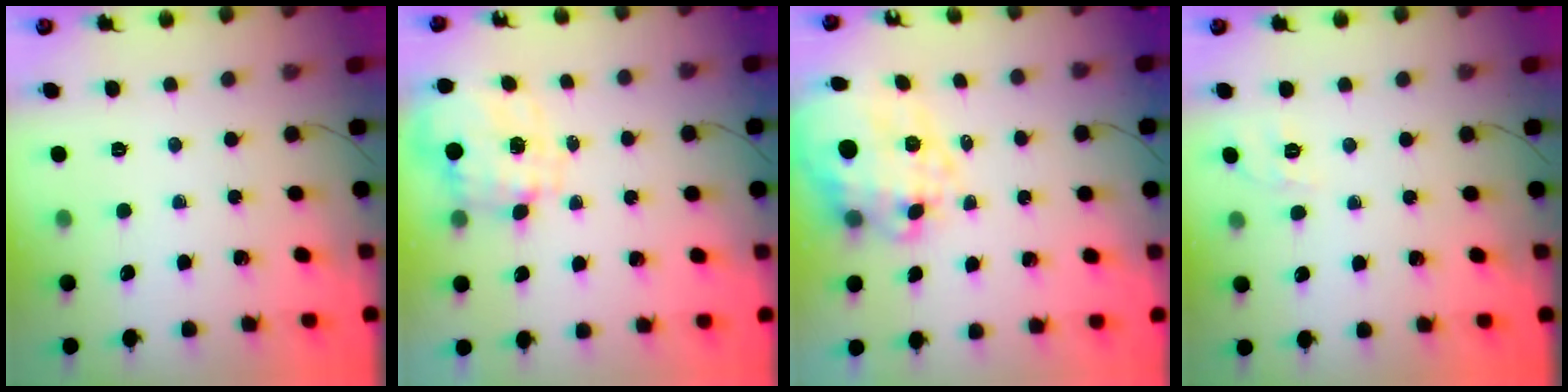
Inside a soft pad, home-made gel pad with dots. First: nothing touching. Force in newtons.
{"total": 2.9, "press": 2.7, "slide": 1.1}
{"total": 14.0, "press": 13.8, "slide": 2.7}
{"total": 1.7, "press": 0.0, "slide": 1.7}